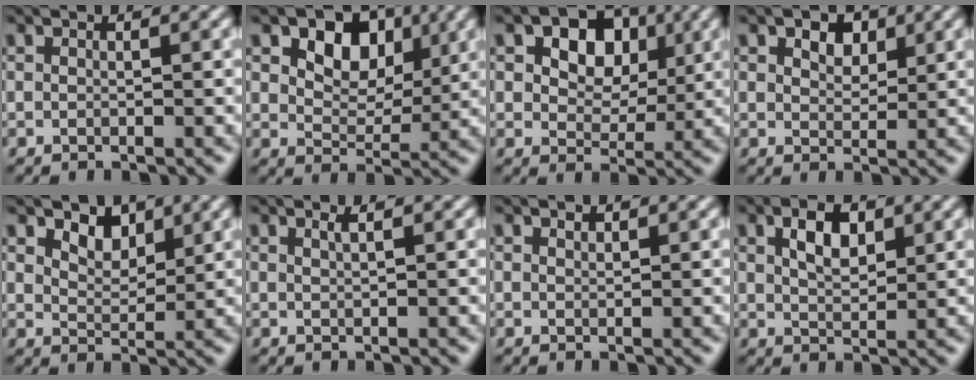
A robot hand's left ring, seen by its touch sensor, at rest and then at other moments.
{"total": 5.8, "force": [2.4, 3.9, 3.5], "torque": [-0.057, -0.006, 0.027]}
{"total": 8.1, "force": [3.2, 5.9, 4.6], "torque": [-0.081, 0.012, 0.038]}
{"total": 3.4, "force": [1.8, 2.0, 1.9], "torque": [-0.028, 0.007, 0.016]}
{"total": 2.7, "force": [1.9, 1.5, 1.3], "torque": [-0.028, -0.010, 0.029]}
{"total": 0.9, "force": [0.6, 0.2, 0.6], "torque": [-0.005, 0.000, 0.009]}
{"total": 0.6, "force": [0.5, 0.2, 0.2], "torque": [-0.003, -0.003, 0.010]}
{"total": 3.3, "force": [1.4, 1.7, 2.5], "torque": [-0.049, 0.005, 0.028]}